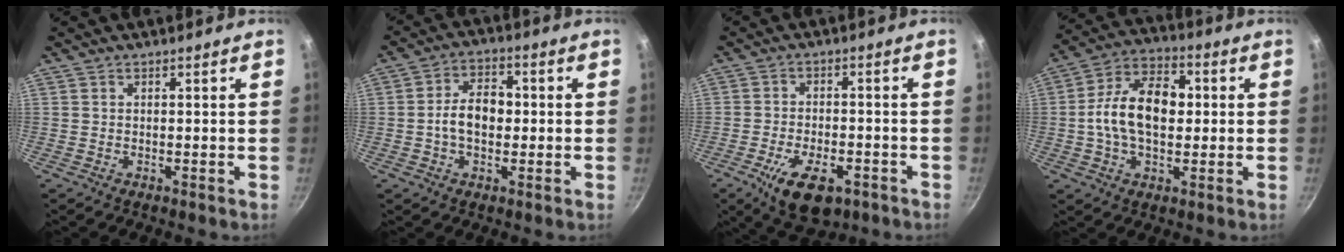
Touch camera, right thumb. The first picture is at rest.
{"total": 7.9, "force": [-0.4, 5.2, 6.0], "torque": [-0.094, 0.020, -0.015]}
{"total": 10.6, "force": [-5.4, 5.4, 7.4], "torque": [-0.115, 0.015, -0.079]}
{"total": 14.4, "force": [0.5, 8.8, 11.4], "torque": [-0.193, 0.026, 0.000]}